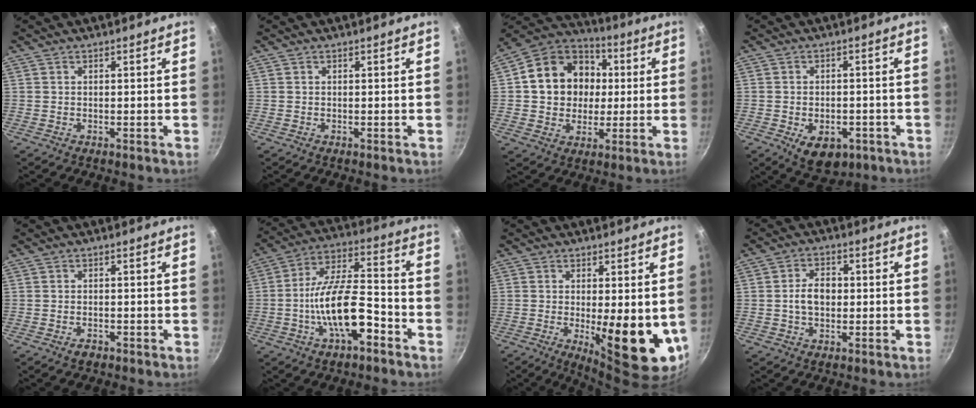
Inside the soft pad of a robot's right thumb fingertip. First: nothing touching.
{"total": 0.0}
{"total": 17.1, "force": [2.2, 14.3, 9.1], "torque": [-0.121, 0.023, 0.030]}
{"total": 8.4, "force": [-3.3, 5.3, 5.7], "torque": [-0.059, 0.005, -0.034]}
{"total": 1.7, "force": [-1.1, 0.9, 0.9], "torque": [-0.016, 0.009, -0.017]}
{"total": 15.4, "force": [-6.1, 6.1, 12.8], "torque": [-0.204, 0.049, -0.112]}
{"total": 13.4, "force": [-1.6, 4.2, 12.6], "torque": [-0.149, -0.020, -0.008]}
{"total": 5.9, "force": [-0.1, 4.1, 4.3], "torque": [-0.054, 0.013, -0.008]}